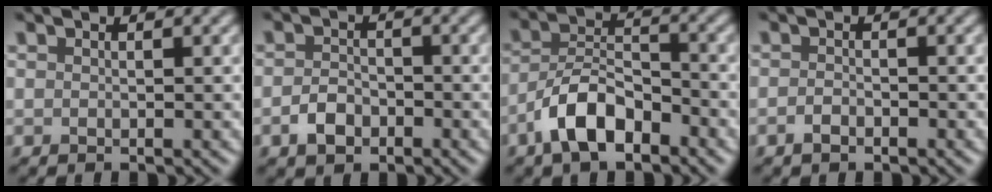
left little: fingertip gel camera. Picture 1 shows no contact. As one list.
[{"total": 2.5, "force": [-1.5, 1.6, 1.2], "torque": [-0.017, 0.004, -0.036]}, {"total": 5.6, "force": [-3.6, 2.4, 3.6], "torque": [-0.062, 0.007, -0.075]}, {"total": 1.2, "force": [-0.9, 0.5, 0.5], "torque": [-0.009, 0.001, -0.023]}]